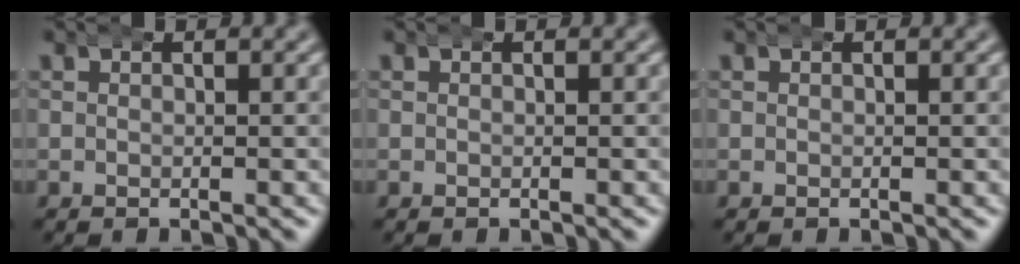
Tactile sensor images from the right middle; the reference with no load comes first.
{"total": 0.0}
{"total": 0.0}